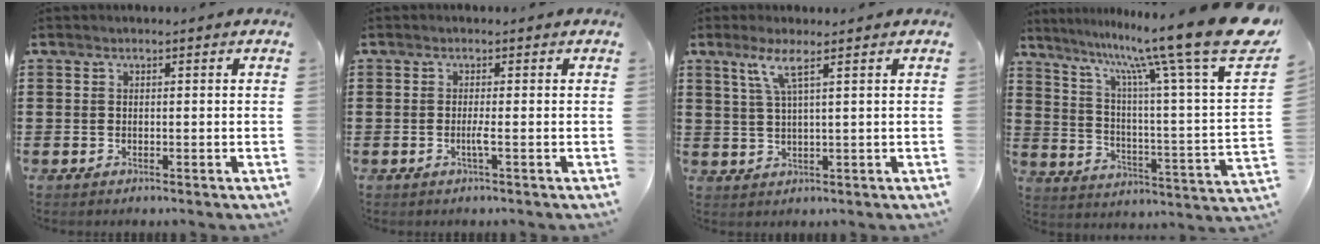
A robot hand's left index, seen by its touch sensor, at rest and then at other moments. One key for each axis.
{"total": 1.8, "fx": -0.4, "fy": -0.4, "fz": 1.7, "tx": -0.036, "ty": -0.008, "tz": -0.012}
{"total": 4.4, "fx": 2.3, "fy": 0.0, "fz": 3.8, "tx": -0.082, "ty": -0.001, "tz": 0.038}
{"total": 15.8, "fx": 12.0, "fy": -0.5, "fz": 10.3, "tx": -0.204, "ty": -0.082, "tz": 0.186}